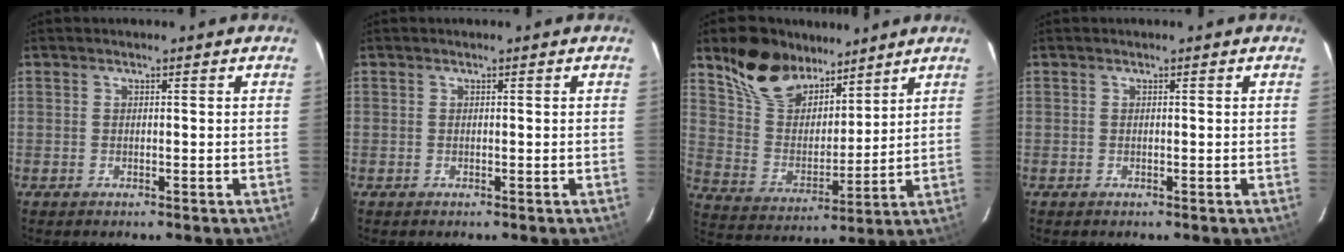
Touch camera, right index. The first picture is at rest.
{"total": 0.0}
{"total": 15.4, "force": [10.6, 8.5, 7.2], "torque": [-0.158, 0.038, 0.206]}
{"total": 0.0}